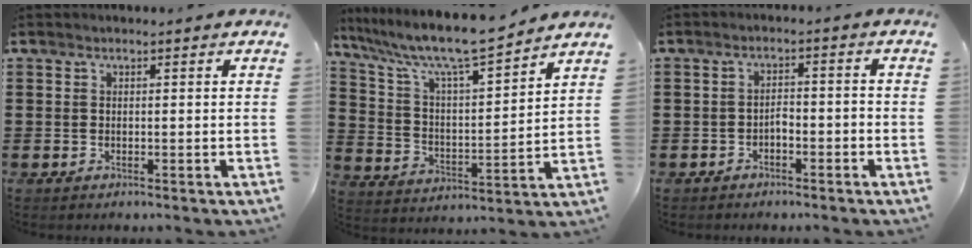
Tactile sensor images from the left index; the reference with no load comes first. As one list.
[{"total": 9.2, "force": [8.1, 0.6, 4.4], "torque": [-0.121, -0.051, 0.134]}, {"total": 2.2, "force": [-1.6, 0.7, 1.3], "torque": [-0.030, 0.006, -0.035]}]